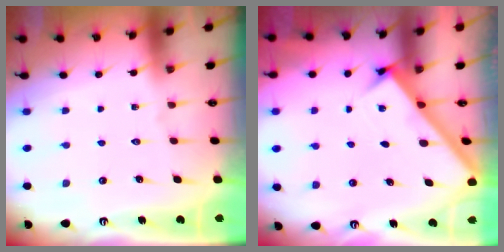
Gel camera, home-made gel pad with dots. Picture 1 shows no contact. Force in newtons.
{"total": 2.6, "press": 2.6, "slide": 0.3}